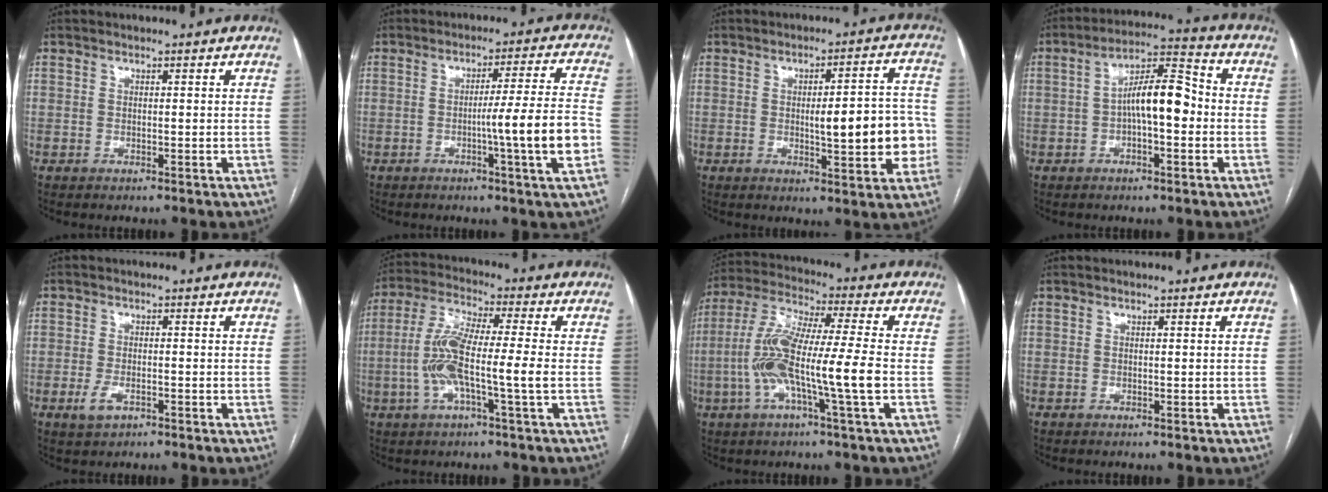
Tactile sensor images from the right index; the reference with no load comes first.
{"total": 10.3, "force": [-2.7, -1.5, 9.9], "torque": [-0.148, -0.005, -0.041]}
{"total": 10.8, "force": [-1.3, 2.6, 10.4], "torque": [-0.132, 0.020, -0.009]}
{"total": 9.5, "force": [-0.9, 2.8, 9.1], "torque": [-0.157, 0.032, -0.017]}
{"total": 2.9, "force": [-1.4, 1.4, 2.1], "torque": [-0.045, -0.001, -0.022]}
{"total": 10.1, "force": [-1.8, 0.5, 9.9], "torque": [-0.208, 0.013, -0.040]}
{"total": 13.4, "force": [-2.9, 0.2, 13.1], "torque": [-0.271, 0.009, -0.061]}
{"total": 0.0}